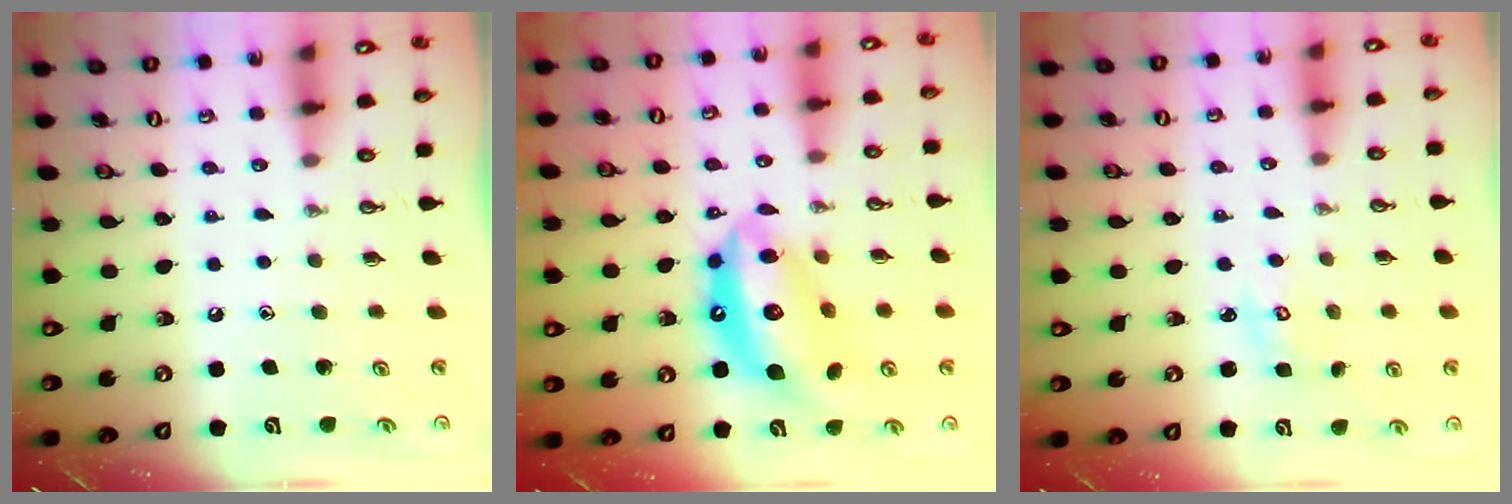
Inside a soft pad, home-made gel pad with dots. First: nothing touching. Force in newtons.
{"total": 16.7, "press": 16.6, "slide": 1.9}
{"total": 3.2, "press": 3.1, "slide": 0.3}